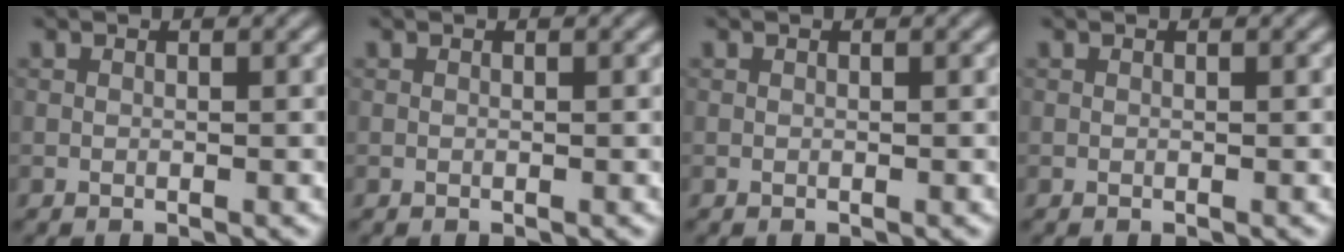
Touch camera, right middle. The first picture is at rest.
{"total": 0.0}
{"total": 0.0}
{"total": 0.0}